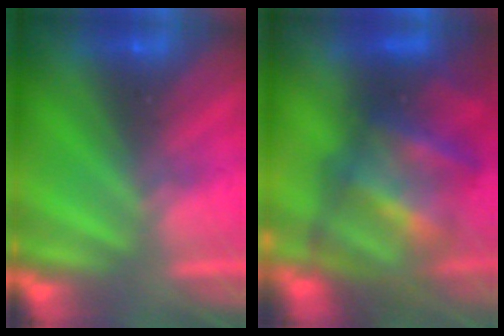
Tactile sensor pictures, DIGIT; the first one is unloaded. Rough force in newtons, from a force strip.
{"total": 7.6}